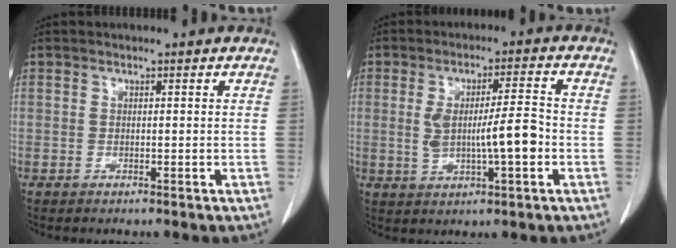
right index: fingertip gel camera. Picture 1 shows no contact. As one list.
[{"total": 7.6, "force": [-0.9, 1.2, 7.5], "torque": [-0.133, 0.007, -0.007]}]